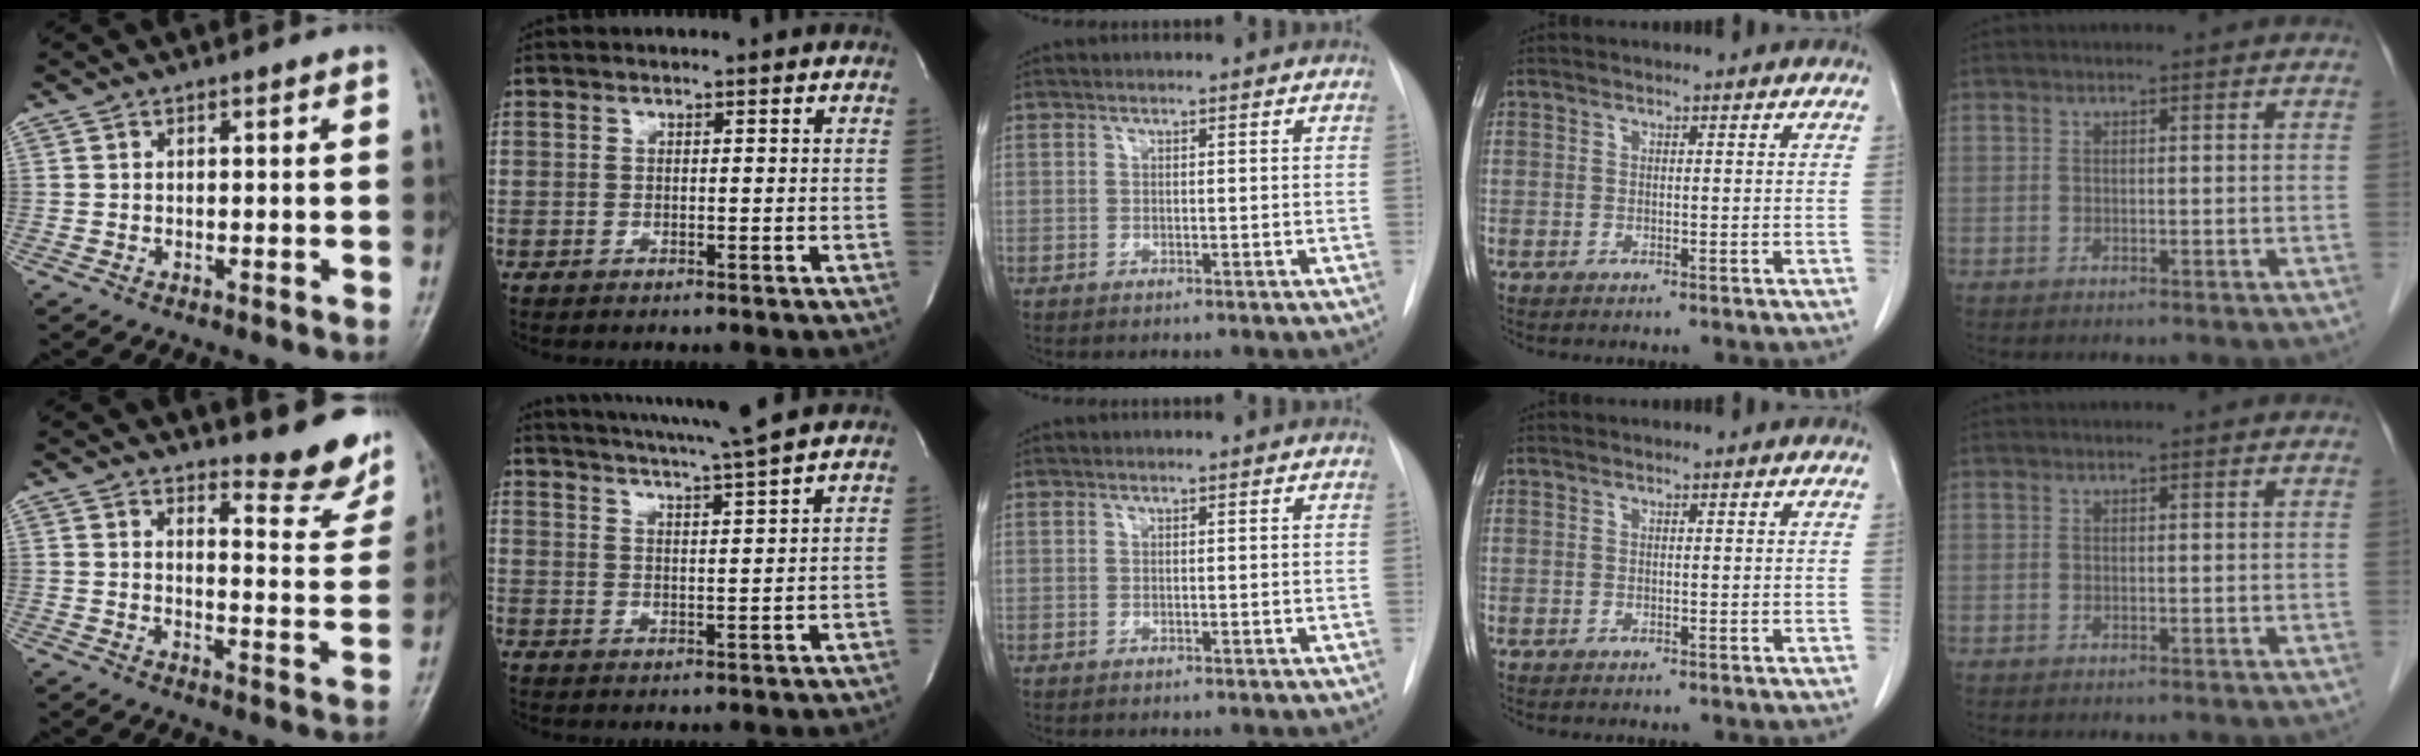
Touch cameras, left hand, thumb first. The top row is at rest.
{"thumb": {"total": 10.4, "force": [9.7, 2.1, 3.0], "torque": [-0.012, -0.106, 0.109]}, "index": {"total": 9.8, "force": [8.6, -2.0, 4.3], "torque": [-0.078, -0.009, 0.127]}}